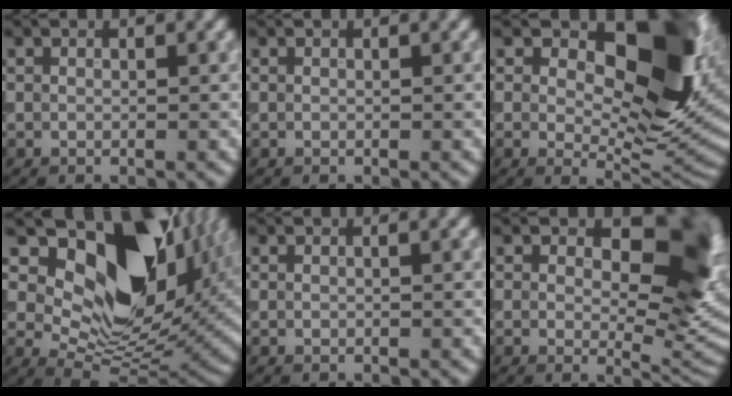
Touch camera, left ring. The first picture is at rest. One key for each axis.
{"total": 0.0}
{"total": 12.7, "fx": 3.8, "fy": 6.6, "fz": 10.2, "tx": -0.117, "ty": -0.003, "tz": 0.057}
{"total": 15.3, "fx": 6.2, "fy": 8.9, "fz": 10.8, "tx": -0.156, "ty": -0.005, "tz": 0.115}
{"total": 0.0}
{"total": 11.3, "fx": 2.8, "fy": 6.2, "fz": 9.0, "tx": -0.099, "ty": -0.006, "tz": 0.042}